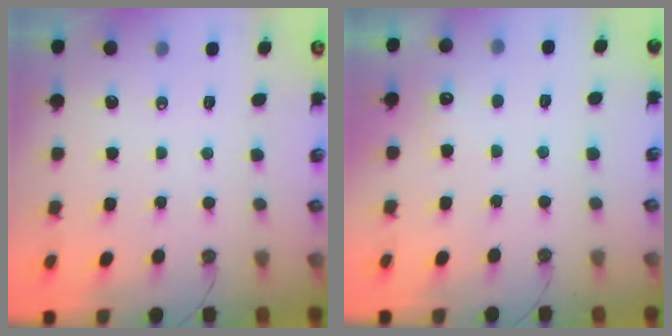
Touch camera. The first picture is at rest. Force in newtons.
{"total": 6.6, "press": 6.5, "slide": 1.4}